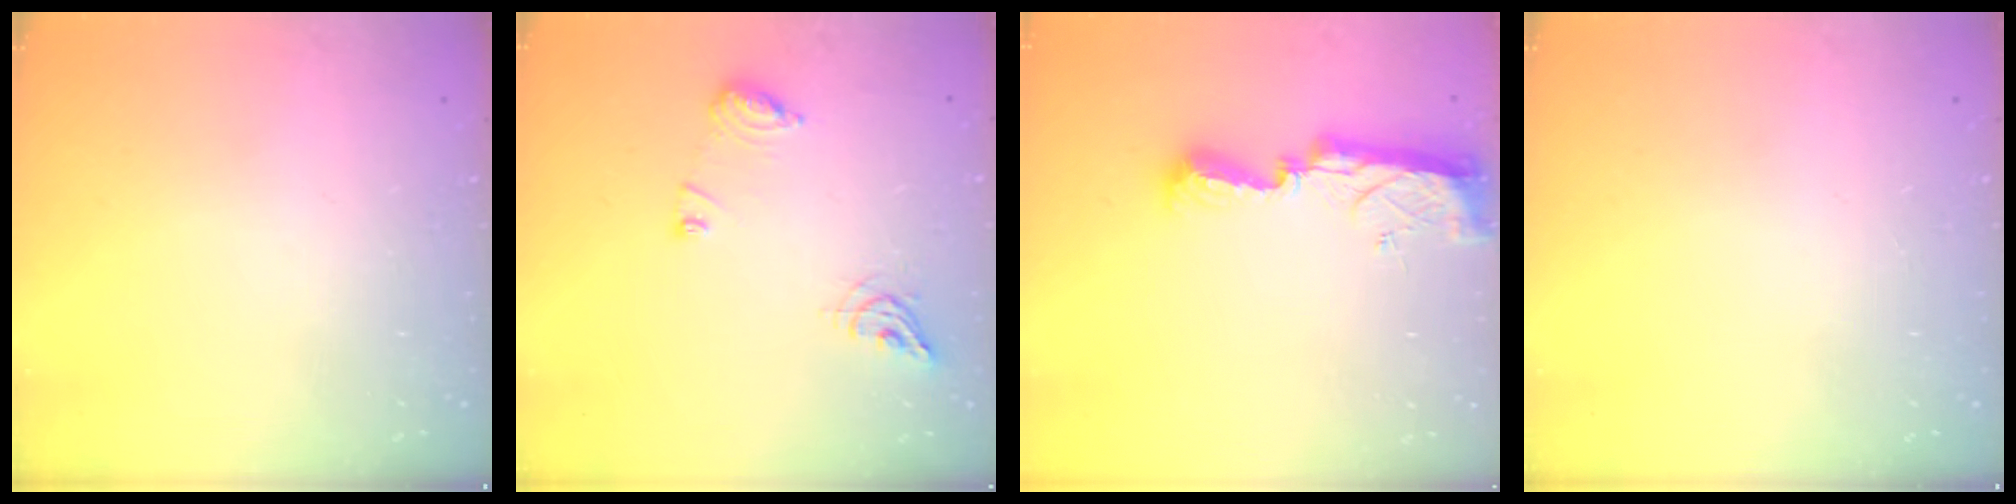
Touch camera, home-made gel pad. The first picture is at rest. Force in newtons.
{"total": 9.0, "press": 9.0, "slide": 0.7}
{"total": 9.4, "press": 9.4, "slide": 0.4}
{"total": 0.0}